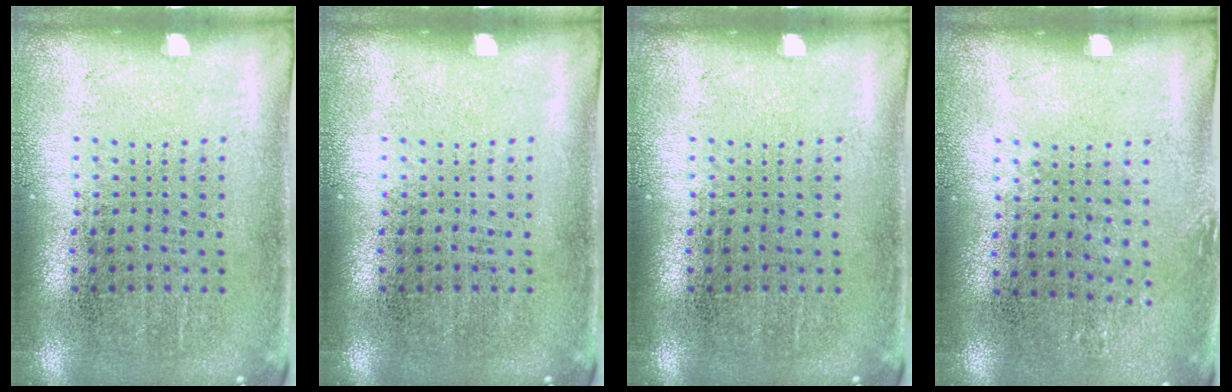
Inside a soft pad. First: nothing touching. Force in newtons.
{"total": 0.0}
{"total": 0.0}
{"total": 0.7, "press": 0.6, "slide": 0.3}